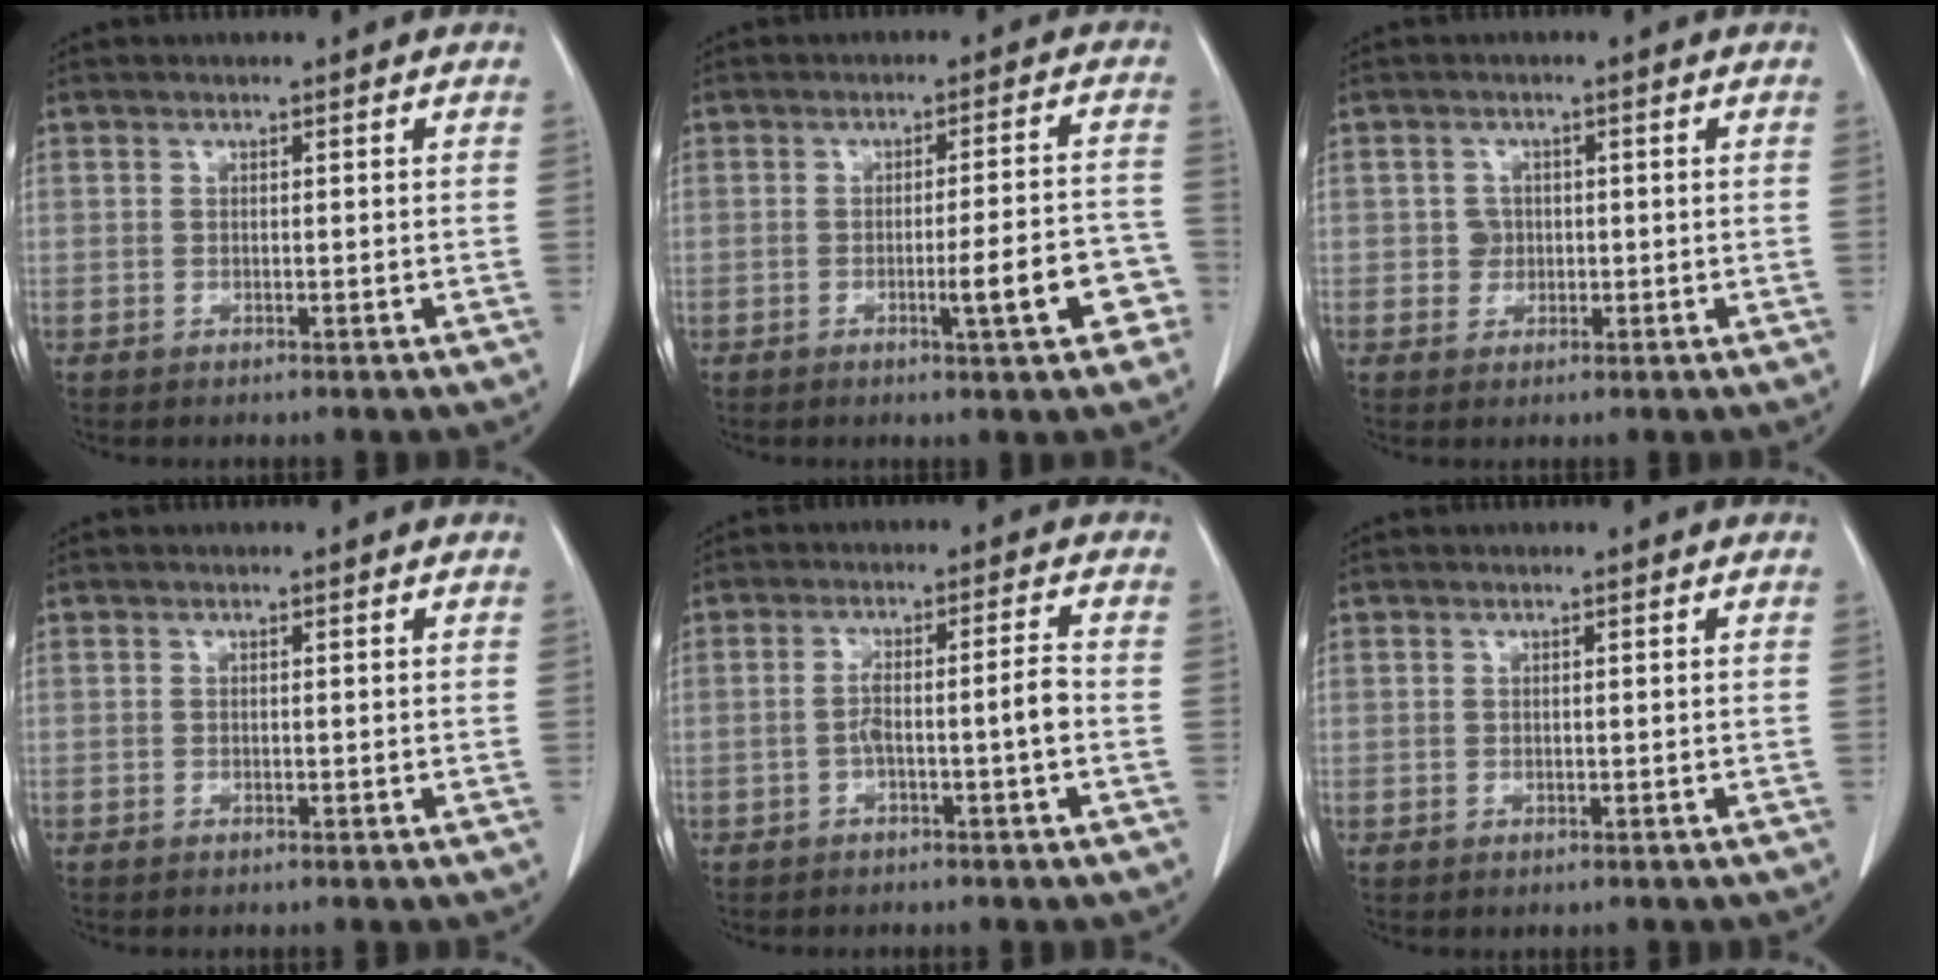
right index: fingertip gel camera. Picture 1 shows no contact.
{"total": 7.5, "force": [-3.1, 1.0, 6.8], "torque": [-0.089, 0.015, -0.033]}
{"total": 2.1, "force": [-0.1, 2.0, 0.4], "torque": [-0.005, 0.006, 0.000]}
{"total": 0.0}
{"total": 4.5, "force": [-1.7, -0.3, 4.1], "torque": [-0.078, 0.019, -0.022]}
{"total": 0.6, "force": [-0.2, 0.5, 0.0], "torque": [-0.004, 0.005, -0.001]}